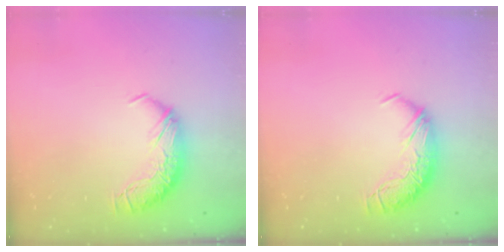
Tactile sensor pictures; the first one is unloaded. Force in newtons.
{"total": 0.0}